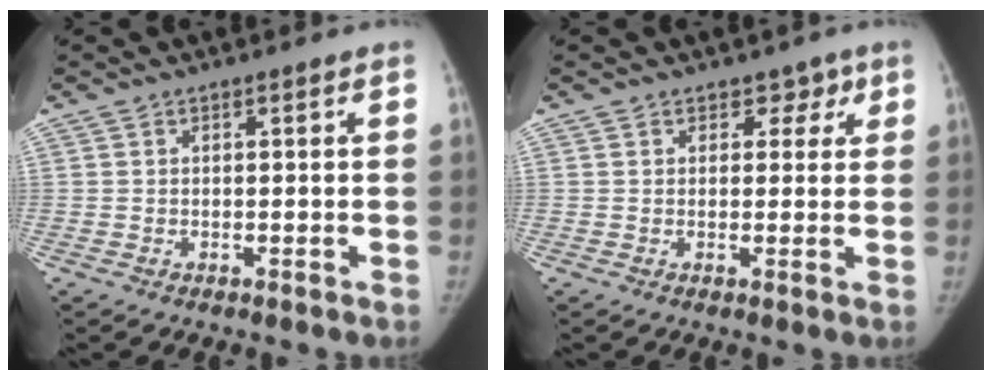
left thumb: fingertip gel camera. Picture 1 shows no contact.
{"total": 3.1, "force": [1.8, 2.4, 0.8], "torque": [0.020, -0.007, 0.018]}